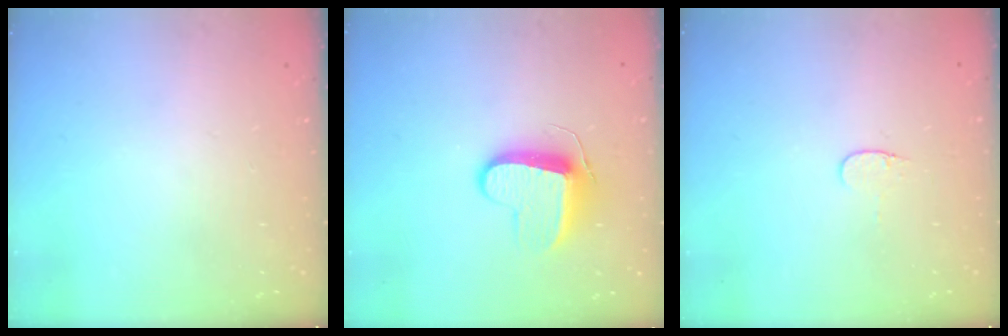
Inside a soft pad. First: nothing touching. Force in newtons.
{"total": 9.9, "press": 9.9, "slide": 0.2}
{"total": 3.2, "press": 3.1, "slide": 0.4}